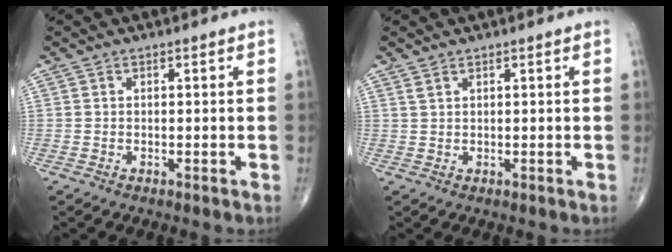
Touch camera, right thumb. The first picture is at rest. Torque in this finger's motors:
{"motor_torque": [-0.43, 0.24, -0.04, 0.08, 0.06]}